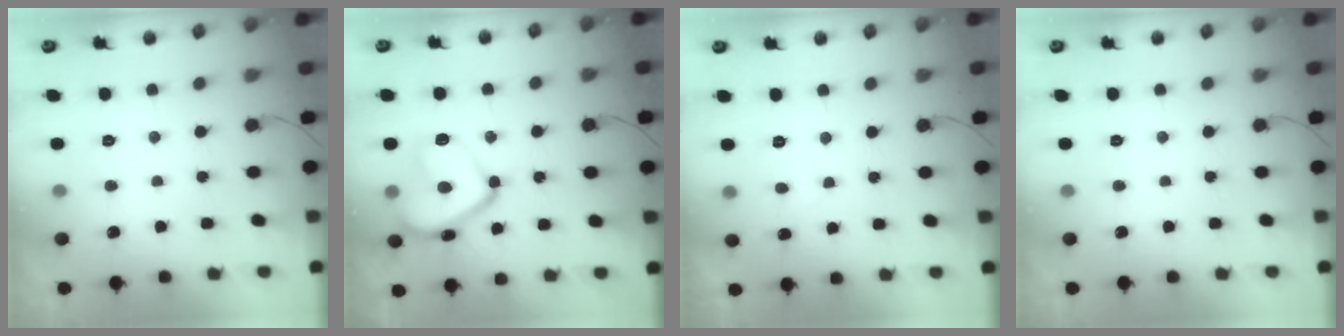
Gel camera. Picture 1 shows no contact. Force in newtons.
{"total": 16.8, "press": 16.8, "slide": 1.2}
{"total": 2.2, "press": 2.1, "slide": 0.7}
{"total": 0.0}